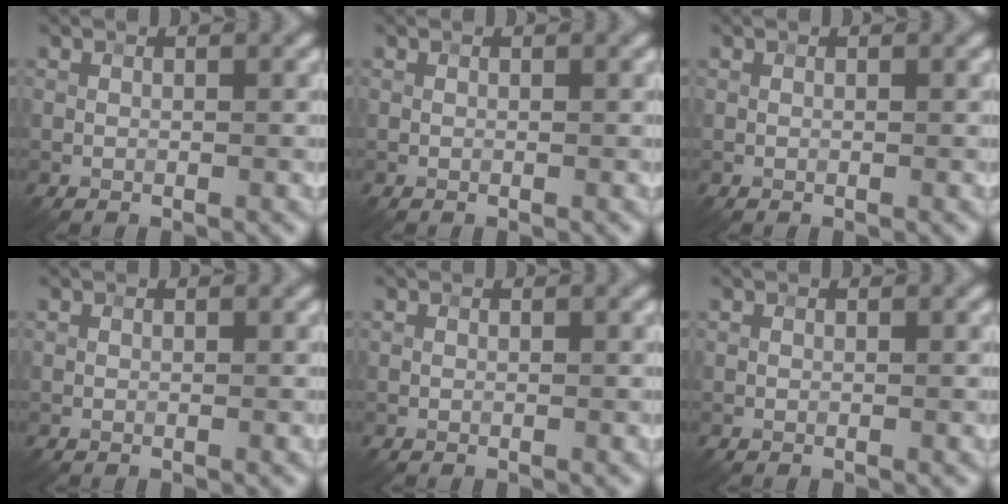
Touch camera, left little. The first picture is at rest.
{"total": 0.0}
{"total": 0.0}
{"total": 0.0}
{"total": 0.0}
{"total": 0.0}